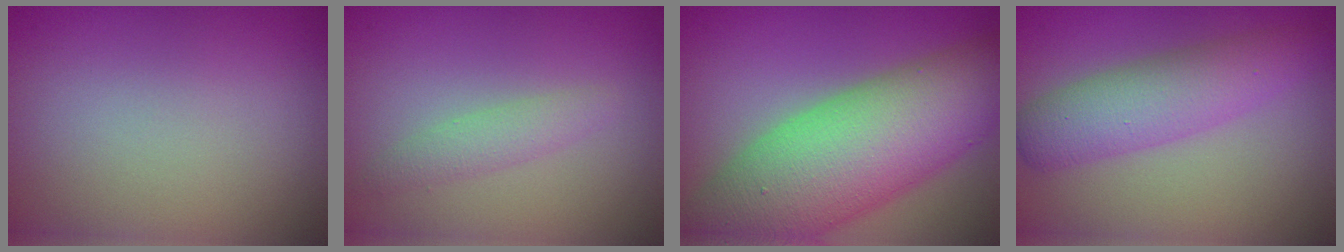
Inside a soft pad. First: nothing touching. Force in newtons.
{"total": 1.7, "press": 1.7, "slide": 0.1}
{"total": 13.2, "press": 13.2, "slide": 0.5}
{"total": 5.0, "press": 5.0, "slide": 0.2}